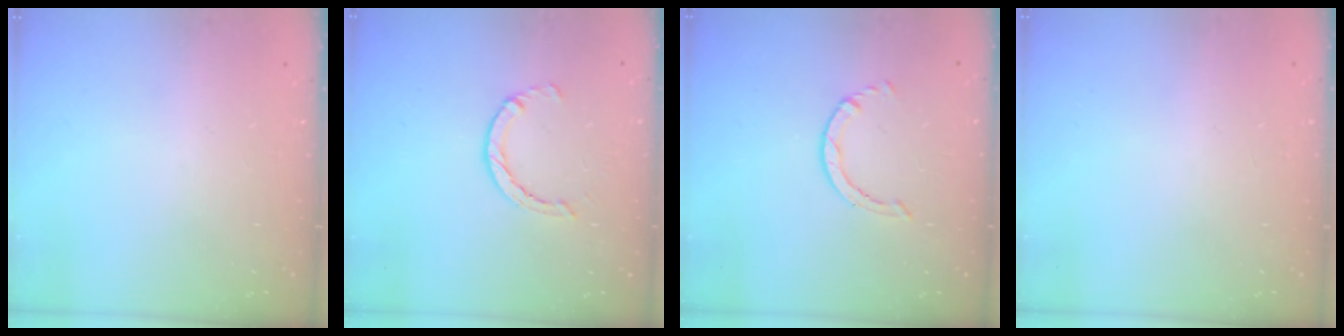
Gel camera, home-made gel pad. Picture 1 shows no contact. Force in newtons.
{"total": 2.4, "press": 2.4, "slide": 0.4}
{"total": 0.6, "press": 0.6, "slide": 0.1}
{"total": 2.5, "press": 2.5, "slide": 0.2}